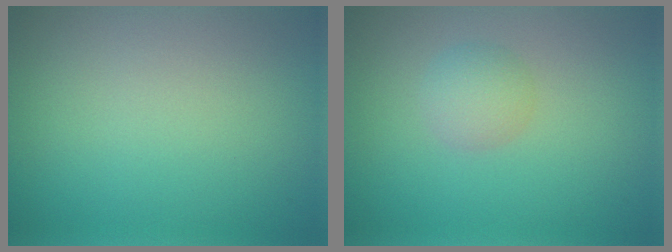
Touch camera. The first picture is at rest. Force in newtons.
{"total": 2.0, "press": 2.0, "slide": 0.0}